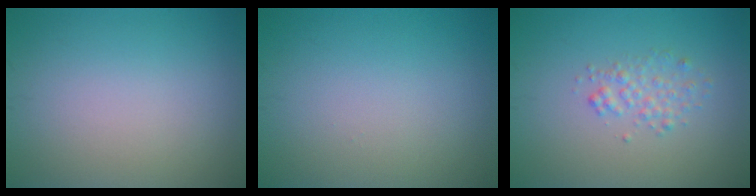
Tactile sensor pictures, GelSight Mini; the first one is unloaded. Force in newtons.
{"total": 0.0}
{"total": 1.8, "press": 1.8, "slide": 0.0}